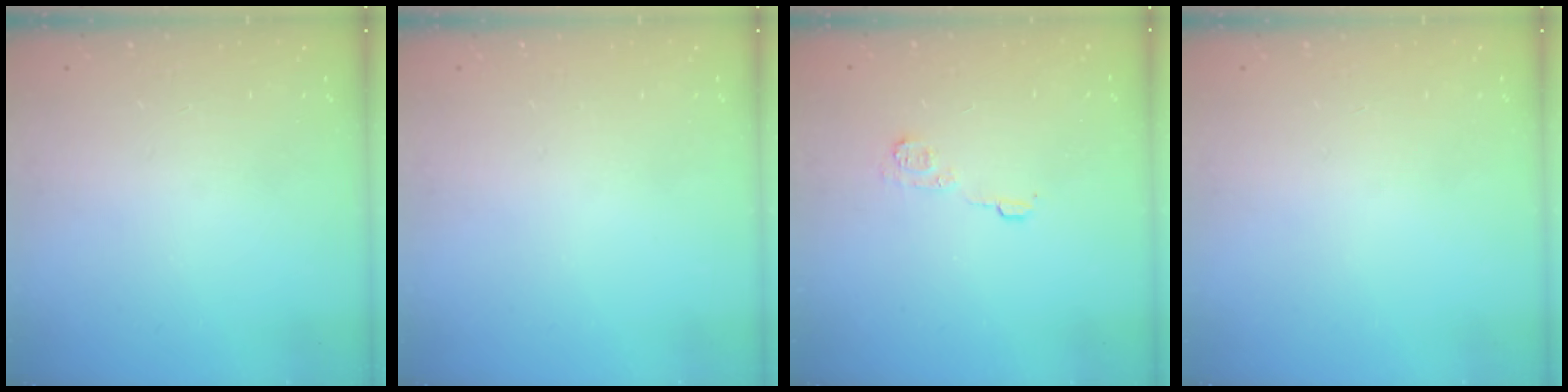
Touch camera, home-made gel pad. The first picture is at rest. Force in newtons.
{"total": 0.0}
{"total": 6.0, "press": 6.0, "slide": 0.4}
{"total": 0.0}